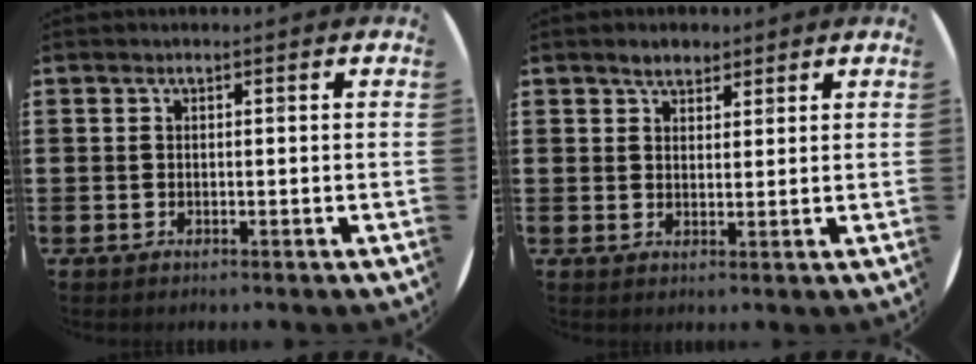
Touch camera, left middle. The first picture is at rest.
{"total": 2.5, "force": [2.2, 1.1, 0.6], "torque": [-0.007, 0.002, 0.040]}